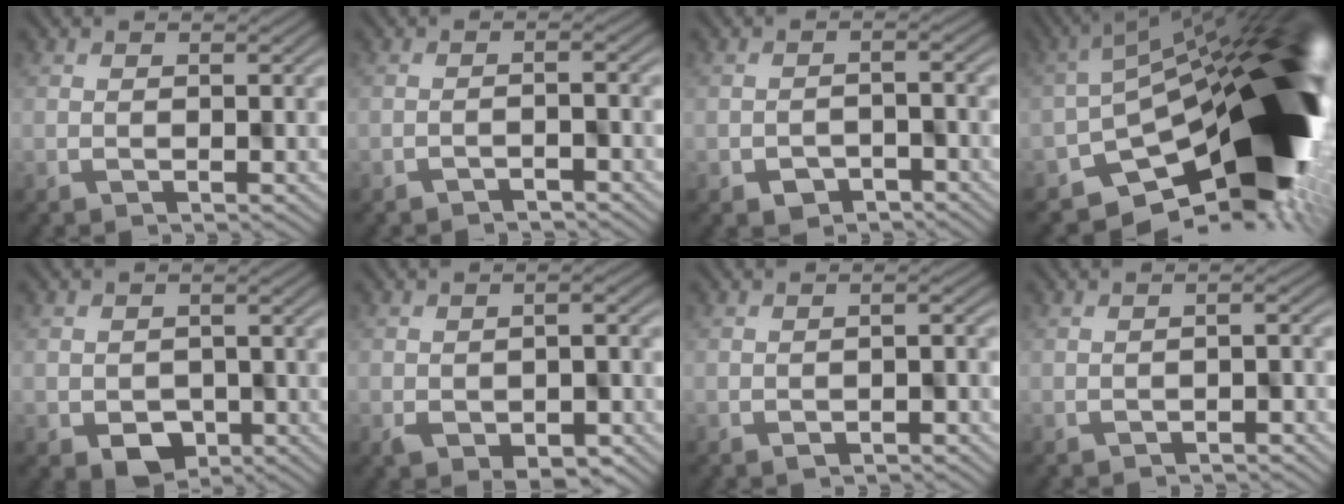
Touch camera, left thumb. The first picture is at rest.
{"total": 1.6, "force": [-1.6, 0.0, 0.5], "torque": [-0.006, 0.006, -0.026]}
{"total": 3.0, "force": [-2.1, 1.8, 1.3], "torque": [-0.016, -0.001, -0.032]}
{"total": 17.4, "force": [-6.5, 8.5, 13.7], "torque": [-0.188, -0.026, -0.109]}
{"total": 3.9, "force": [-1.6, 3.0, 1.8], "torque": [-0.023, -0.013, -0.024]}
{"total": 5.6, "force": [-2.8, 3.0, 3.9], "torque": [-0.054, -0.012, -0.033]}
{"total": 1.8, "force": [-1.1, 0.7, 1.3], "torque": [-0.017, 0.003, -0.010]}
{"total": 1.6, "force": [-1.3, 0.3, 0.9], "torque": [-0.012, 0.004, -0.016]}